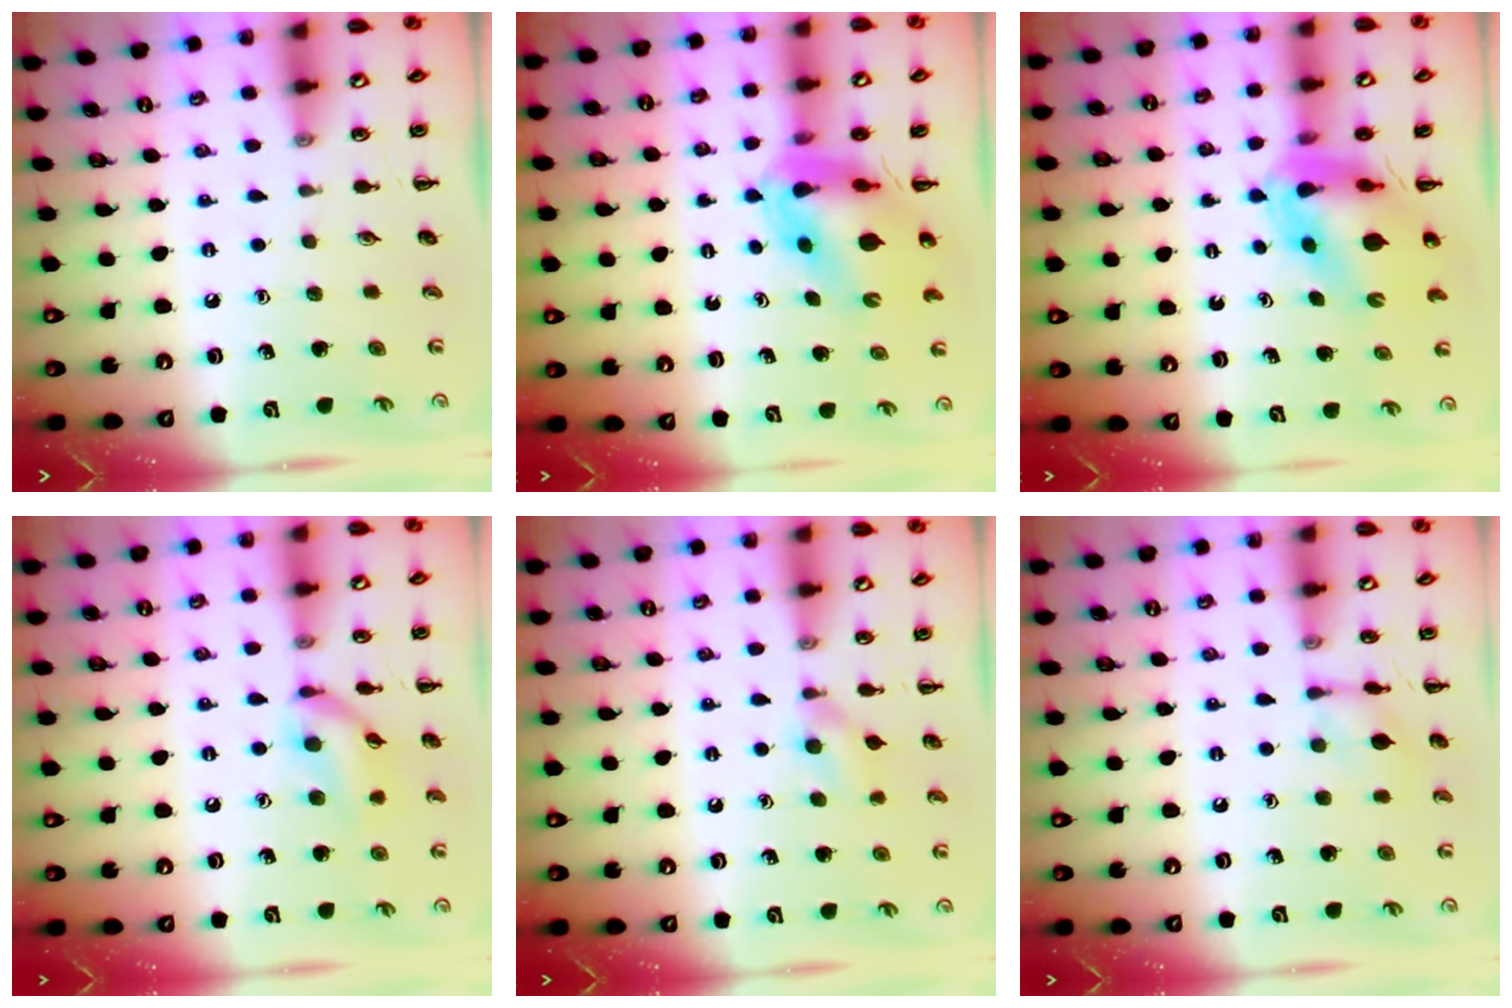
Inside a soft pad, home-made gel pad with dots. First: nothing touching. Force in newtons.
{"total": 7.8, "press": 7.4, "slide": 2.4}
{"total": 7.8, "press": 7.4, "slide": 2.4}
{"total": 11.1, "press": 10.9, "slide": 1.6}
{"total": 6.7, "press": 6.4, "slide": 1.9}
{"total": 6.8, "press": 6.8, "slide": 0.8}